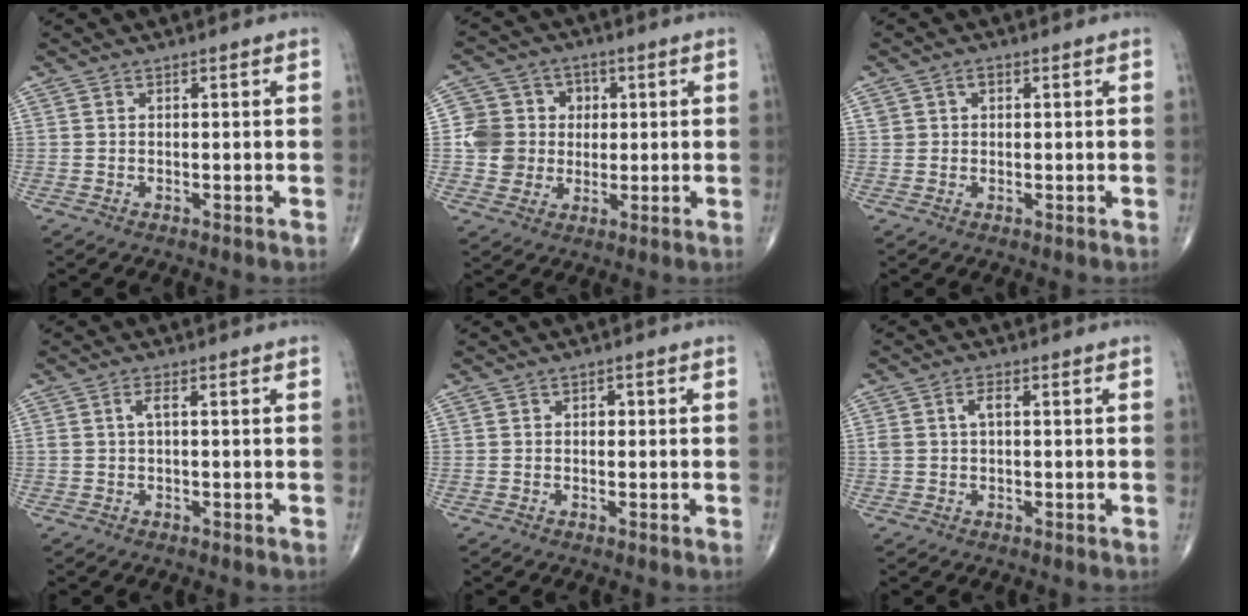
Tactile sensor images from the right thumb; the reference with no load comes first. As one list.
[{"total": 9.6, "force": [0.6, 9.1, 3.1], "torque": [-0.023, 0.014, 0.009]}, {"total": 1.7, "force": [0.6, 1.3, 0.9], "torque": [-0.006, 0.001, 0.009]}, {"total": 1.5, "force": [0.2, 0.3, 1.4], "torque": [-0.036, 0.006, 0.005]}, {"total": 1.0, "force": [0.1, 0.7, 0.6], "torque": [-0.002, 0.003, -0.002]}, {"total": 2.8, "force": [0.5, 1.4, 2.3], "torque": [-0.052, 0.011, 0.011]}]